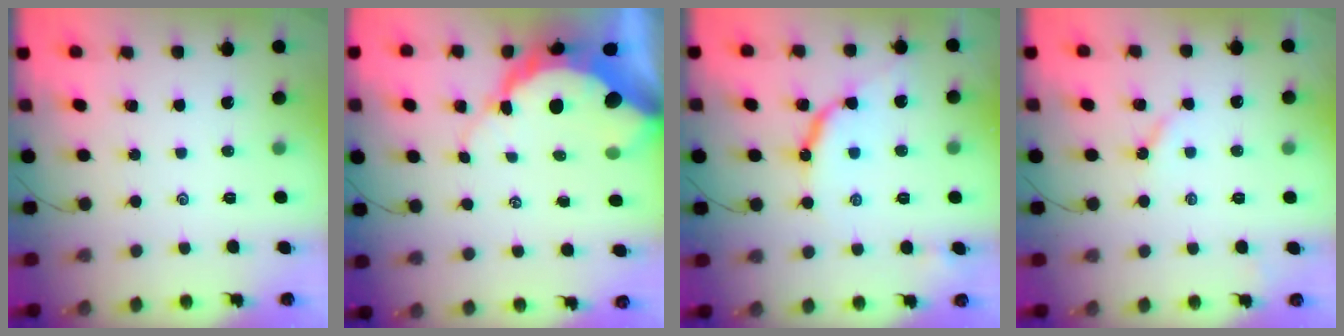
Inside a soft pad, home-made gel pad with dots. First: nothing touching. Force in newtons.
{"total": 13.1, "press": 13.0, "slide": 1.2}
{"total": 8.7, "press": 8.7, "slide": 0.4}
{"total": 2.3, "press": 2.3, "slide": 0.3}